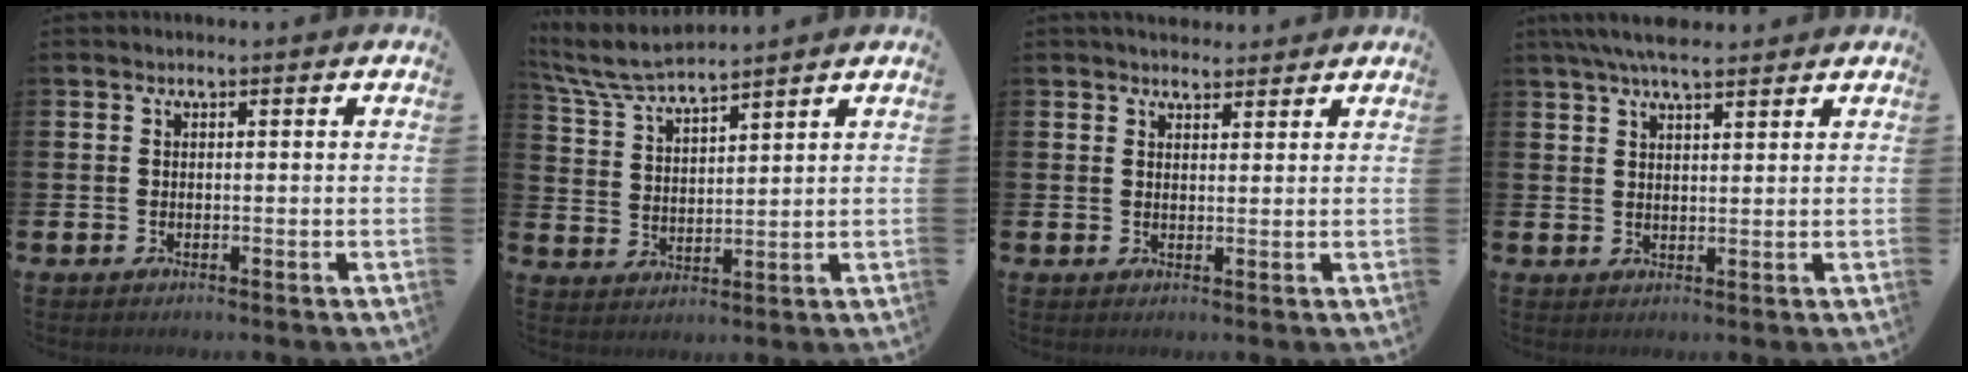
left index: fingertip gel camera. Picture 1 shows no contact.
{"total": 6.4, "force": [6.1, 0.4, 2.0], "torque": [-0.066, -0.026, 0.111]}
{"total": 2.9, "force": [2.7, 0.9, 0.1], "torque": [0.003, -0.011, 0.048]}
{"total": 5.7, "force": [4.9, 1.4, 2.5], "torque": [-0.052, -0.016, 0.088]}